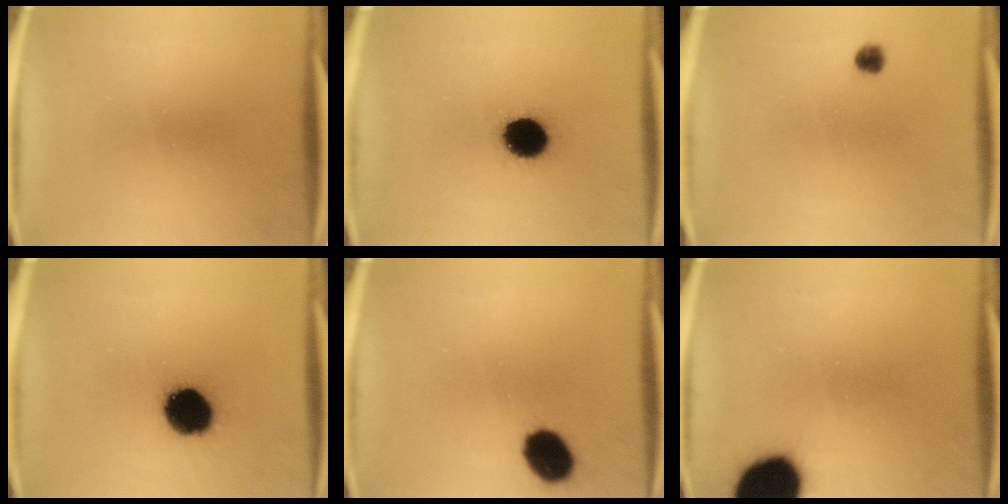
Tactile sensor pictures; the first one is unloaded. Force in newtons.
{"total": 12.0}
{"total": 2.4}
{"total": 14.6}
{"total": 9.2}
{"total": 20.1}